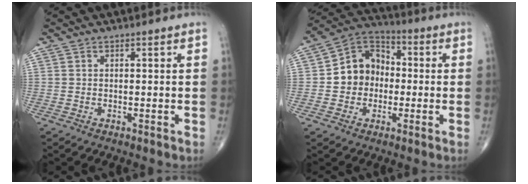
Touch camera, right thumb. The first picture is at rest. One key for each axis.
{"total": 11.1, "fx": -0.7, "fy": 9.4, "fz": 5.8, "tx": -0.063, "ty": 0.033, "tz": -0.026}